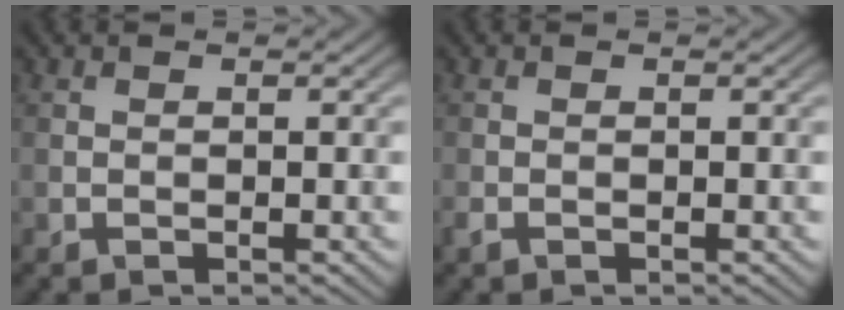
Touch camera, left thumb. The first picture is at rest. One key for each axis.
{"total": 0.7, "fx": -0.4, "fy": 0.3, "fz": 0.4, "tx": -0.012, "ty": -0.002, "tz": -0.009}